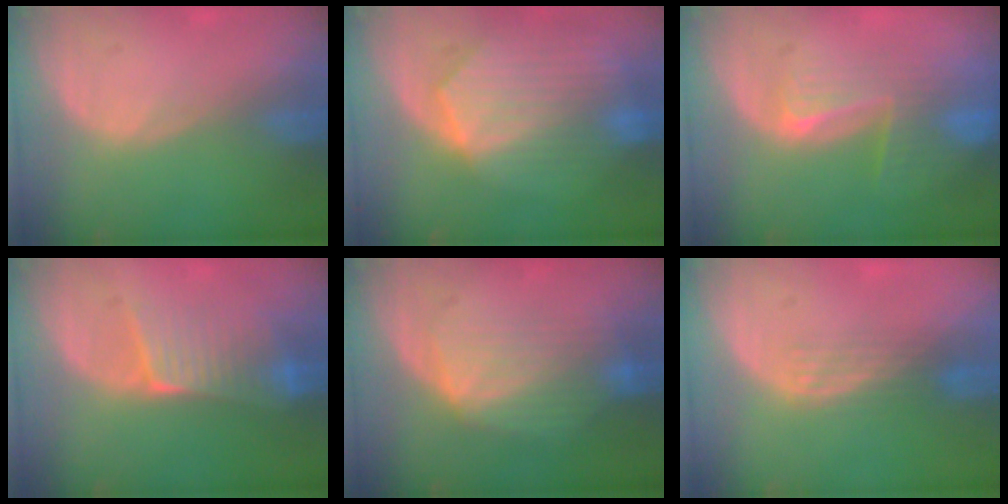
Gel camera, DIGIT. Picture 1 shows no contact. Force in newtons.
{"total": 10.2, "press": 9.0, "slide": 4.9}
{"total": 8.0, "press": 7.1, "slide": 3.7}
{"total": 6.5, "press": 6.2, "slide": 2.0}
{"total": 7.3, "press": 7.2, "slide": 1.4}
{"total": 3.1, "press": 2.8, "slide": 1.4}